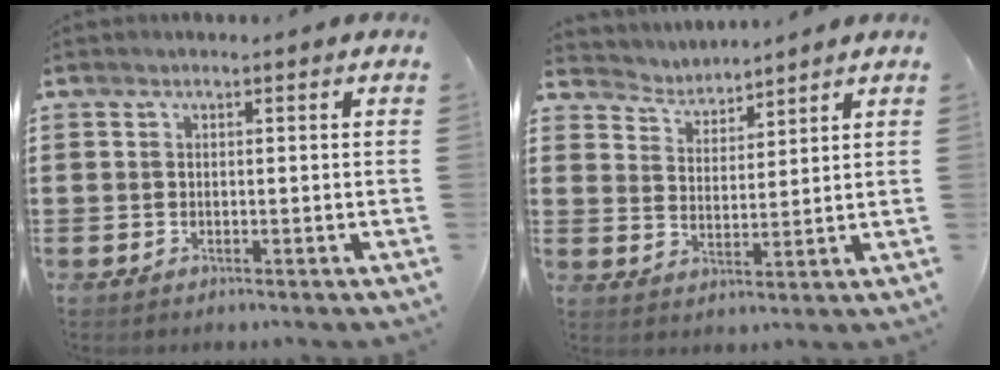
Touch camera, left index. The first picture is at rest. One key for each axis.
{"total": 3.7, "fx": 3.7, "fy": 0.6, "fz": -0.5, "tx": -0.009, "ty": -0.019, "tz": 0.064}